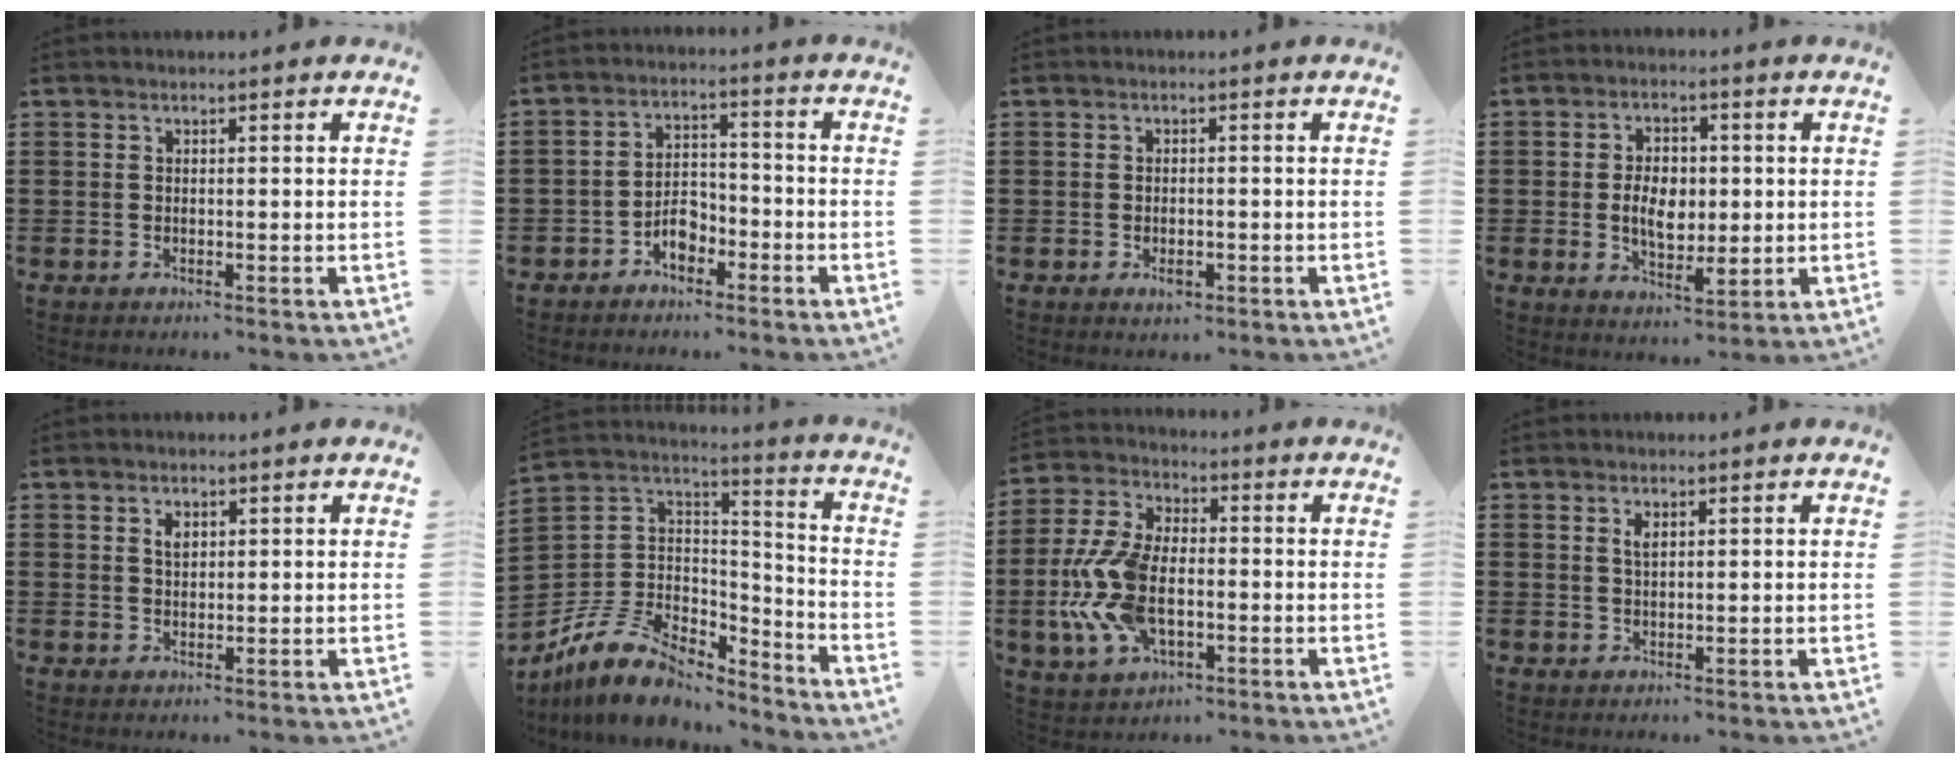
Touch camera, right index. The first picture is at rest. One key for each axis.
{"total": 4.5, "fx": -2.8, "fy": 2.7, "fz": 2.3, "tx": -0.042, "ty": 0.010, "tz": -0.054}
{"total": 1.8, "fx": -0.6, "fy": 0.9, "fz": 1.4, "tx": -0.028, "ty": 0.000, "tz": -0.011}
{"total": 6.2, "fx": 0.0, "fy": 4.0, "fz": 4.8, "tx": -0.082, "ty": 0.006, "tz": -0.006}
{"total": 1.7, "fx": 0.8, "fy": 1.0, "fz": 1.1, "tx": -0.025, "ty": 0.004, "tz": 0.015}
{"total": 10.7, "fx": -8.0, "fy": 5.6, "fz": 4.5, "tx": -0.114, "ty": 0.023, "tz": -0.157}
{"total": 11.9, "fx": -2.6, "fy": 6.4, "fz": 9.7, "tx": -0.236, "ty": -0.009, "tz": -0.053}
{"total": 1.6, "fx": 0.7, "fy": 0.6, "fz": 1.2, "tx": -0.027, "ty": 0.004, "tz": 0.012}